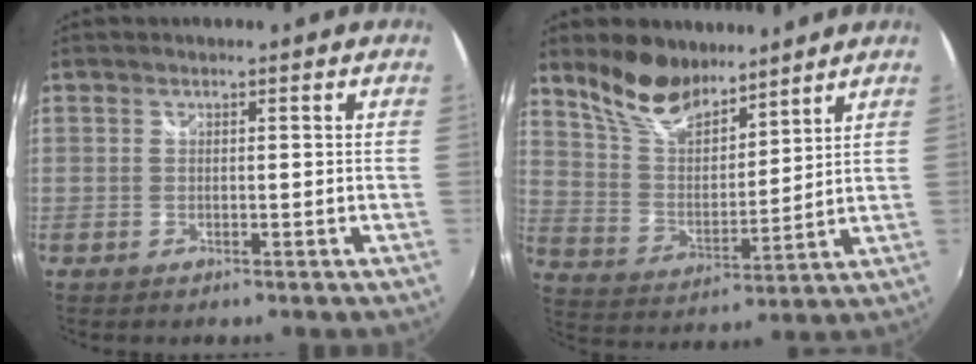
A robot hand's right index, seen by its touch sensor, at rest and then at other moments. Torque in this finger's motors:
{"motor_torque": [0.64, 0.64, 0.23, 0.08]}